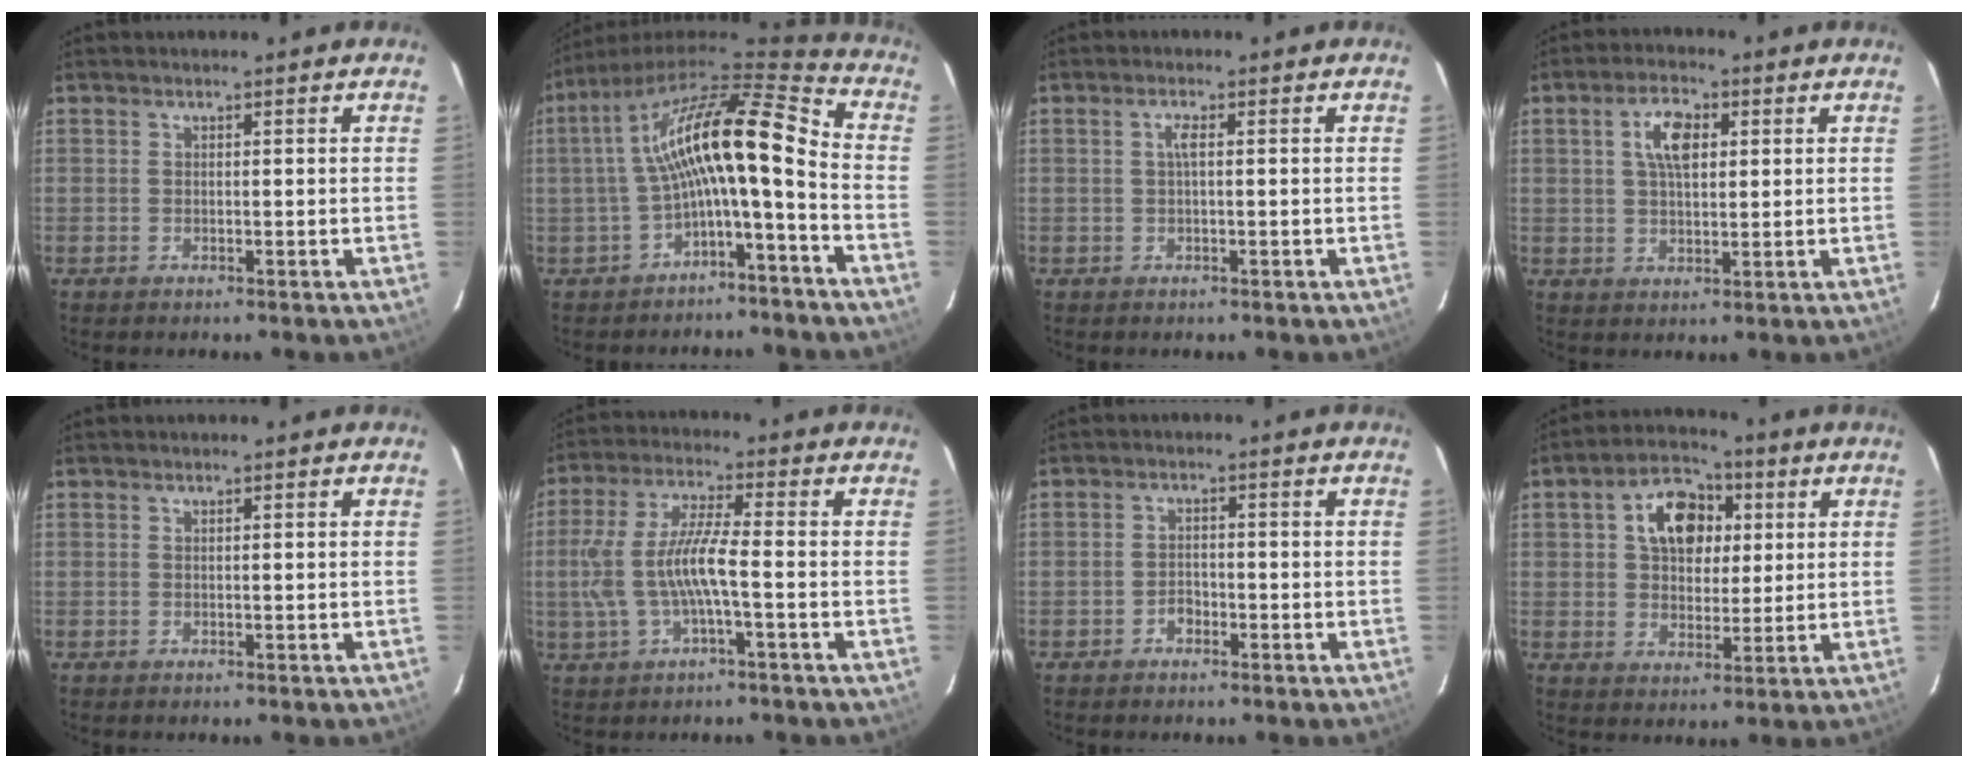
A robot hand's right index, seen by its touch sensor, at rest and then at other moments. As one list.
[{"total": 17.0, "force": [-2.7, 3.9, 16.4], "torque": [-0.301, 0.018, -0.052]}, {"total": 1.6, "force": [0.1, 0.1, 1.6], "torque": [-0.031, 0.003, 0.000]}, {"total": 6.3, "force": [1.9, 3.1, 5.1], "torque": [-0.093, 0.014, 0.035]}, {"total": 0.0}, {"total": 10.0, "force": [-1.9, 1.7, 9.6], "torque": [-0.207, 0.003, -0.030]}, {"total": 2.0, "force": [-1.3, 1.3, 0.7], "torque": [-0.015, 0.007, -0.021]}, {"total": 10.6, "force": [3.0, 7.4, 7.0], "torque": [-0.126, 0.031, 0.053]}]